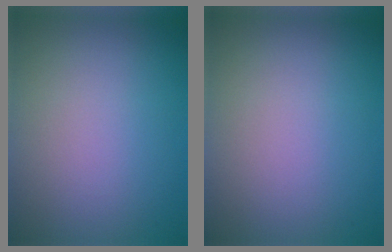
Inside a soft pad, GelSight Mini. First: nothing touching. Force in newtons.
{"total": 0.0}